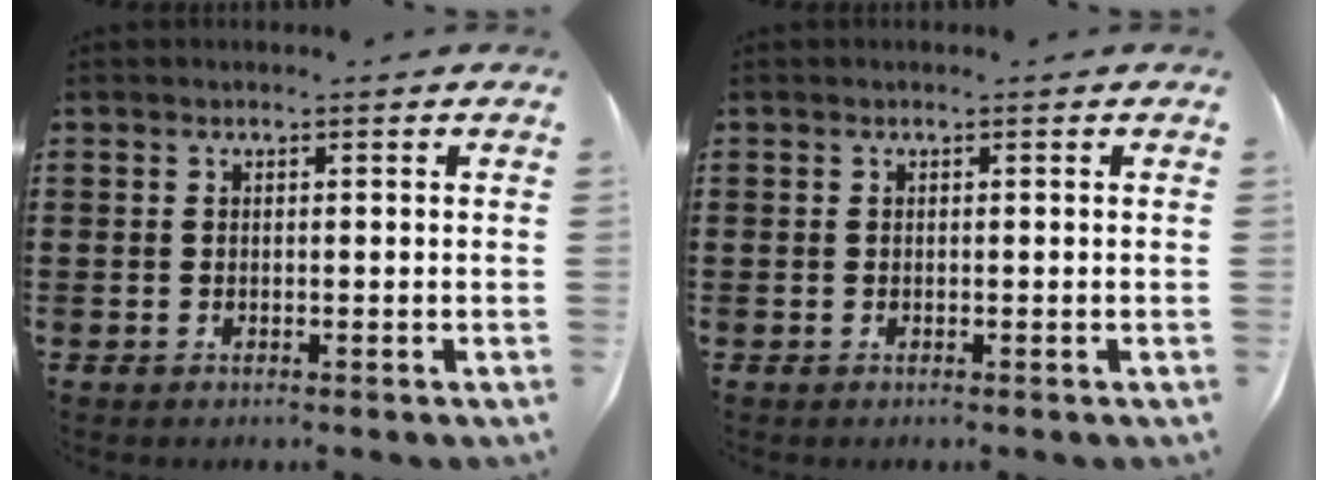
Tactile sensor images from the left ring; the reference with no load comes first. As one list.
[{"total": 0.0}]